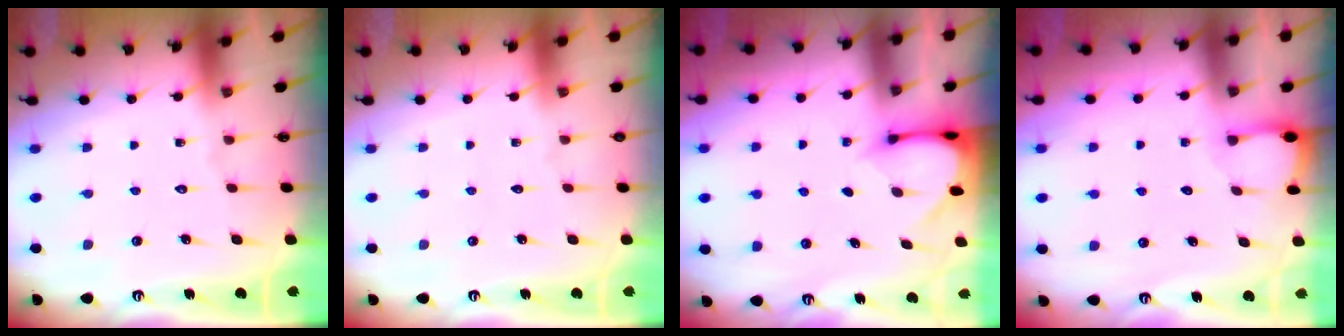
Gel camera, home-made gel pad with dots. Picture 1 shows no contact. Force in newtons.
{"total": 0.0}
{"total": 2.9, "press": 2.9, "slide": 0.3}
{"total": 2.0, "press": 1.9, "slide": 0.3}